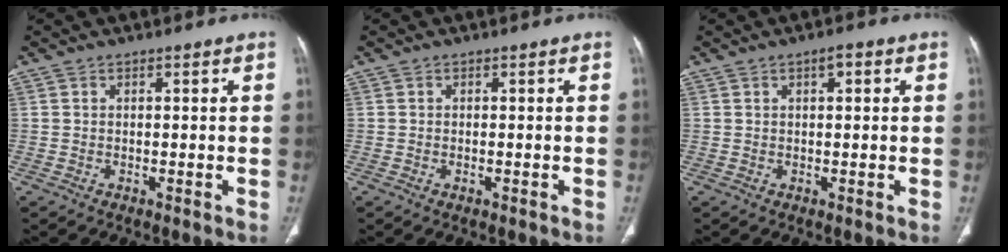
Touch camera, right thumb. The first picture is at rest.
{"total": 0.0}
{"total": 2.5, "force": [1.0, 1.0, 2.1], "torque": [-0.027, 0.001, 0.013]}